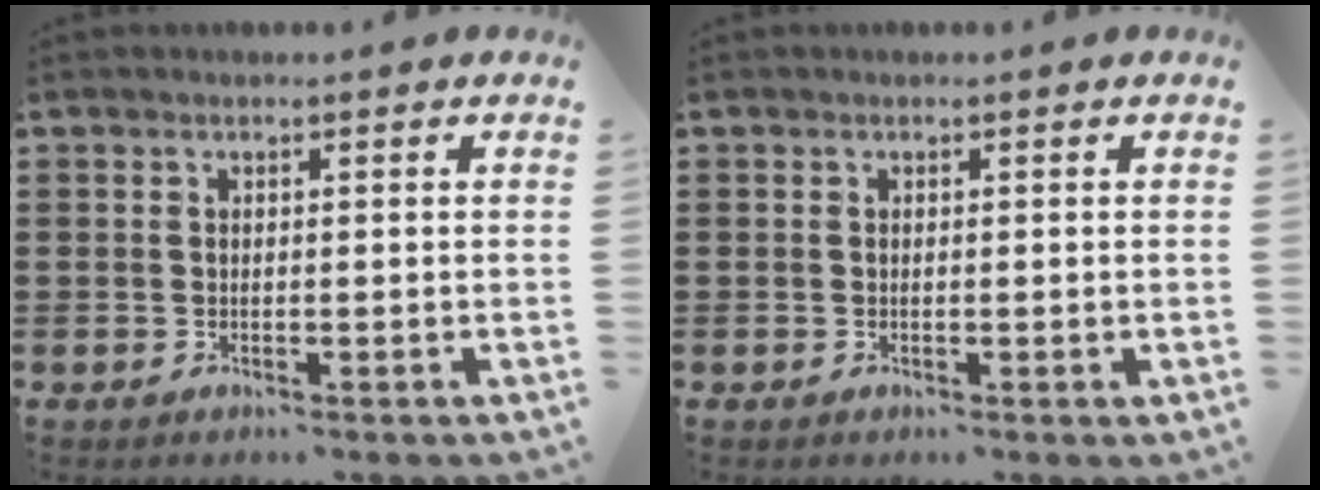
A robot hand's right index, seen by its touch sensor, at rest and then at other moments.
{"total": 0.0}